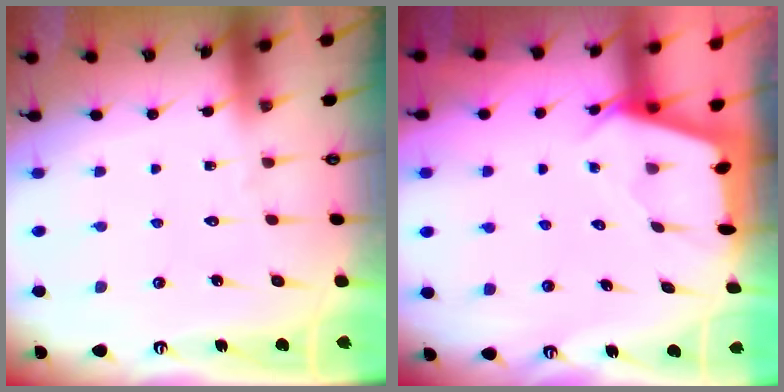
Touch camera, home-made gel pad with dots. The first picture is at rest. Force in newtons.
{"total": 2.4, "press": 2.4, "slide": 0.3}